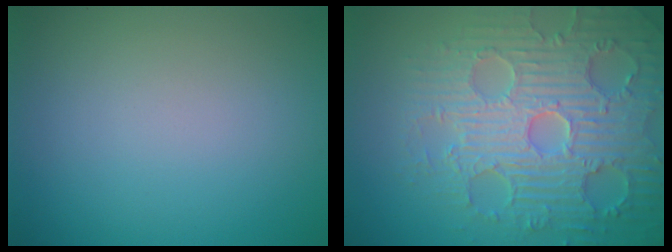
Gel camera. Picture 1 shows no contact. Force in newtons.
{"total": 8.3, "press": 6.4, "slide": 5.2}